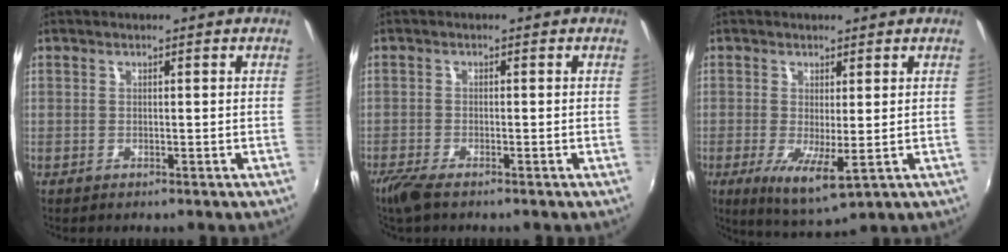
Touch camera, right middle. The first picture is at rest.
{"total": 4.3, "force": [-3.3, 0.7, 2.6], "torque": [-0.067, -0.015, -0.065]}
{"total": 6.6, "force": [-1.0, 1.6, 6.3], "torque": [-0.119, -0.022, -0.013]}